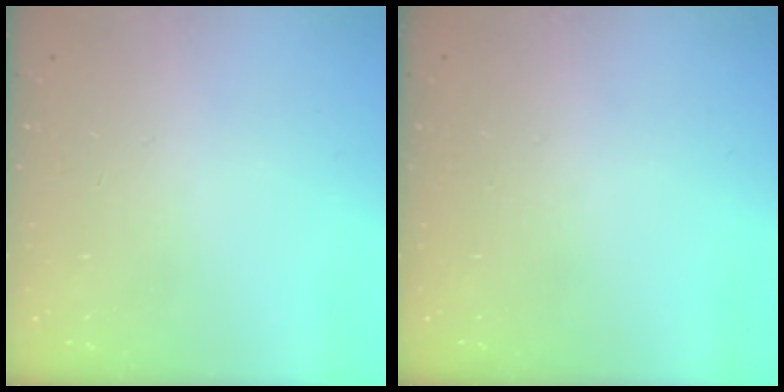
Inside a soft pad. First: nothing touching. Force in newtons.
{"total": 0.0}